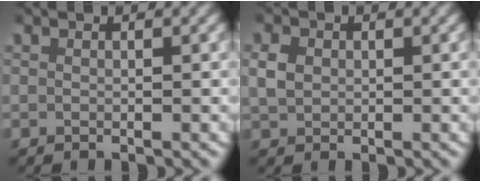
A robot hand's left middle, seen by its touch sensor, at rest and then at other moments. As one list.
[{"total": 2.2, "force": [0.3, 1.9, 1.1], "torque": [-0.028, 0.000, 0.012]}]